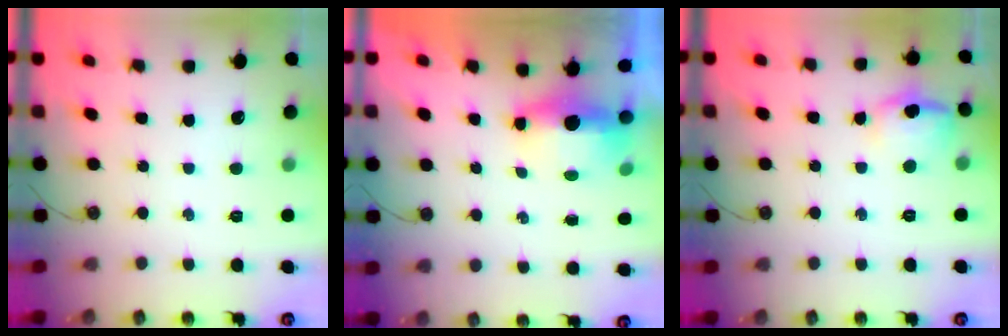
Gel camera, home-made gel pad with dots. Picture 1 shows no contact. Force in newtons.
{"total": 10.2, "press": 5.8, "slide": 8.4}
{"total": 11.1, "press": 10.5, "slide": 3.7}